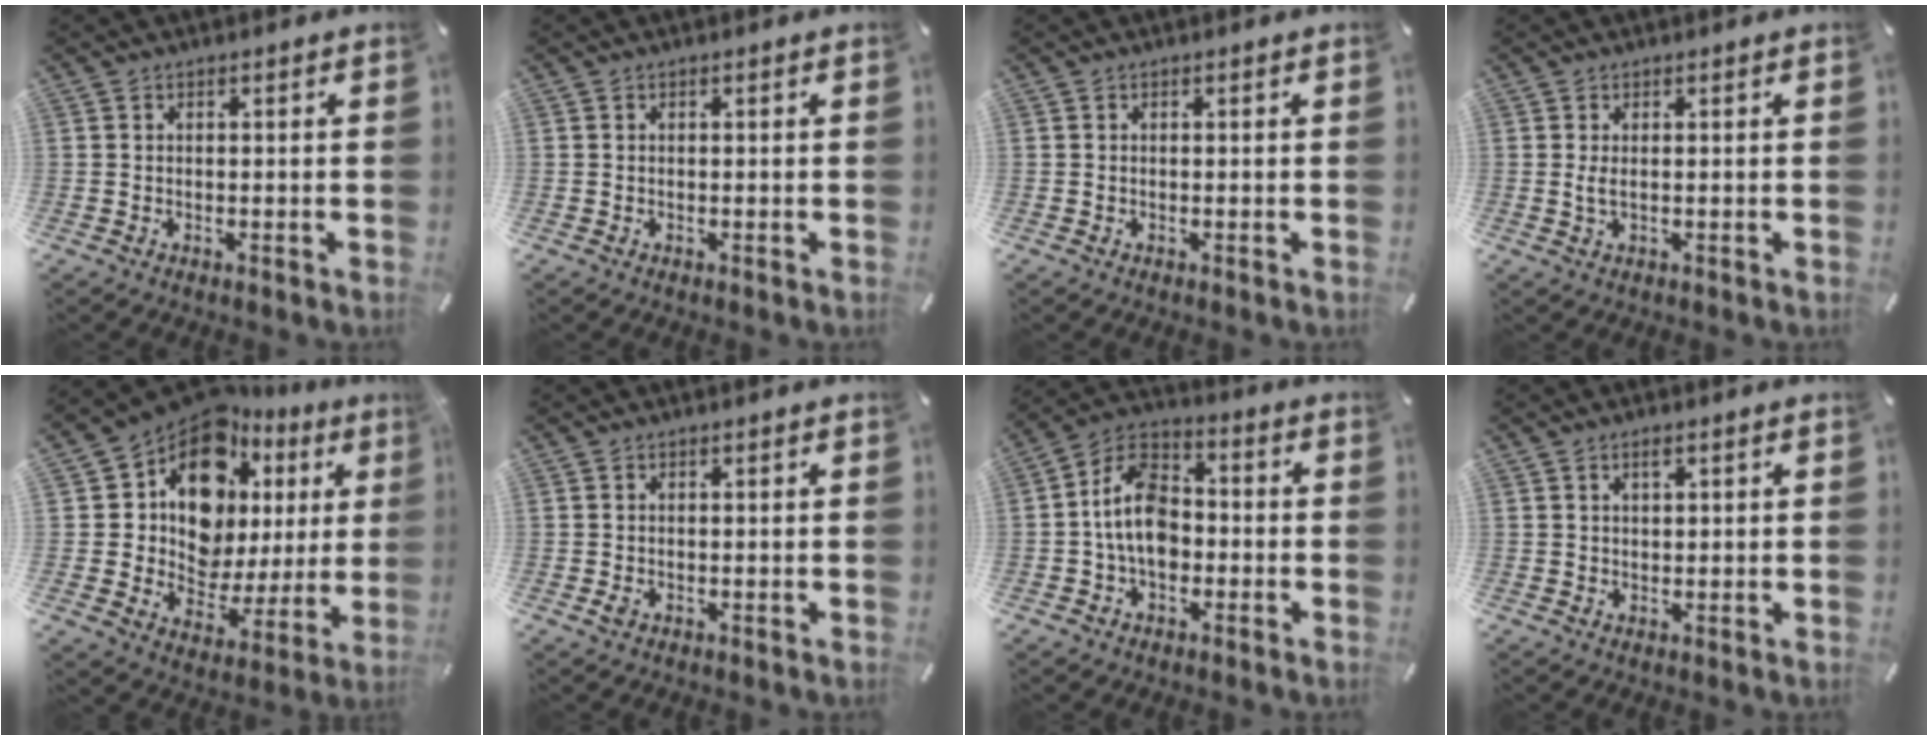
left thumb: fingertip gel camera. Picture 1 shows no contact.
{"total": 0.0}
{"total": 0.0}
{"total": 2.3, "force": [0.4, 0.8, 2.1], "torque": [-0.042, -0.005, 0.003]}
{"total": 16.4, "force": [8.1, 11.3, 8.8], "torque": [-0.151, -0.063, 0.146]}
{"total": 1.2, "force": [0.0, 0.9, 0.7], "torque": [-0.006, -0.001, -0.002]}
{"total": 11.7, "force": [-1.9, 8.1, 8.2], "torque": [-0.168, 0.018, -0.034]}
{"total": 1.9, "force": [1.1, 0.9, 1.2], "torque": [-0.018, -0.002, 0.018]}